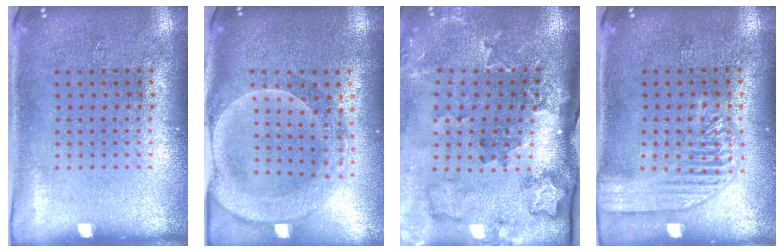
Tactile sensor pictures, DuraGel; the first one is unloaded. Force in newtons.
{"total": 2.4, "press": 2.2, "slide": 1.1}
{"total": 2.2, "press": 2.0, "slide": 1.0}
{"total": 1.8, "press": 1.8, "slide": 0.3}